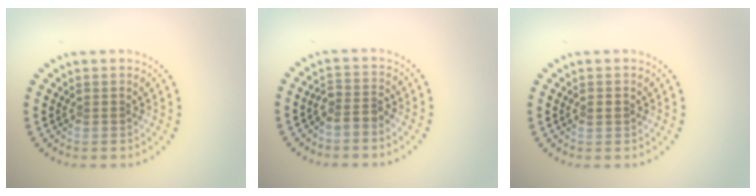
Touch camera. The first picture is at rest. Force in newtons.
{"total": 1.8, "press": 1.3, "slide": 1.2}
{"total": 1.1, "press": 1.1, "slide": 0.2}